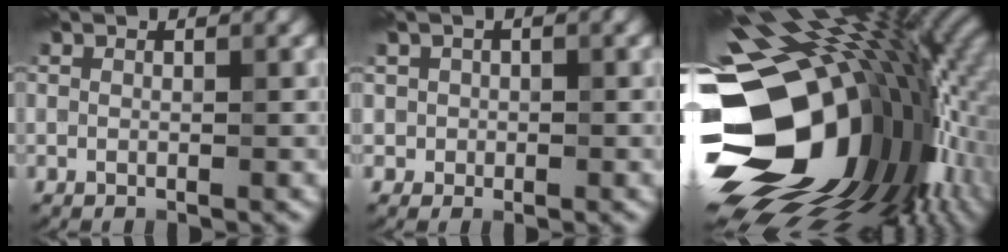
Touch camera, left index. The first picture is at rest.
{"total": 1.1, "force": [0.1, 1.1, 0.1], "torque": [0.014, 0.003, 0.000]}
{"total": 19.8, "force": [-2.2, 13.6, 14.2], "torque": [-0.280, -0.038, -0.026]}